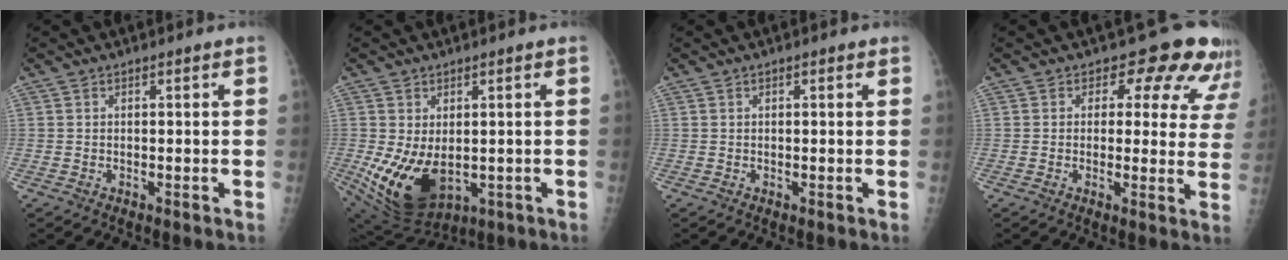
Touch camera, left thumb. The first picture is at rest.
{"total": 13.3, "force": [-2.0, 8.6, 10.0], "torque": [-0.172, -0.012, -0.003]}
{"total": 0.8, "force": [0.3, 0.3, 0.7], "torque": [-0.010, 0.002, 0.002]}
{"total": 11.3, "force": [7.8, 6.6, 4.8], "torque": [0.003, -0.026, 0.061]}